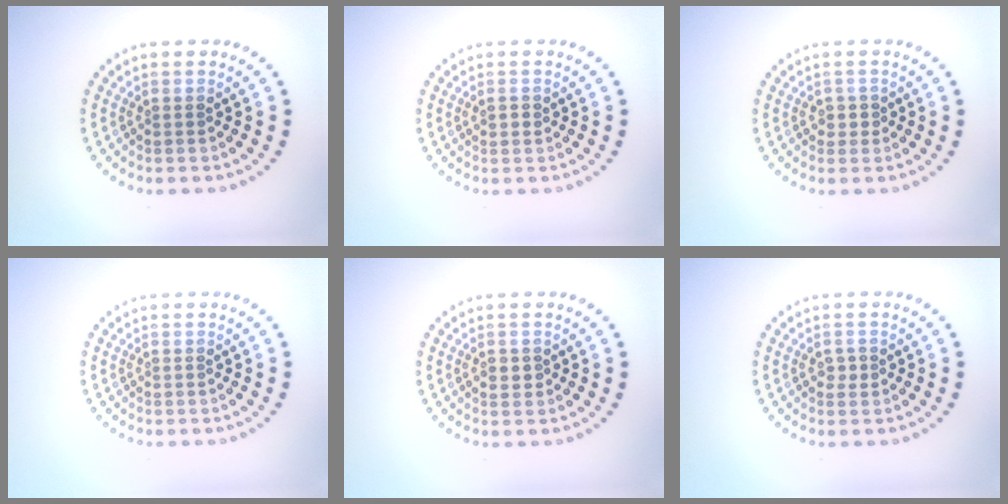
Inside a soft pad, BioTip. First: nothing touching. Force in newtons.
{"total": 1.1, "press": 1.0, "slide": 0.3}
{"total": 1.3, "press": 1.1, "slide": 0.7}
{"total": 0.0}
{"total": 1.5, "press": 1.5, "slide": 0.1}
{"total": 1.1, "press": 1.1, "slide": 0.2}